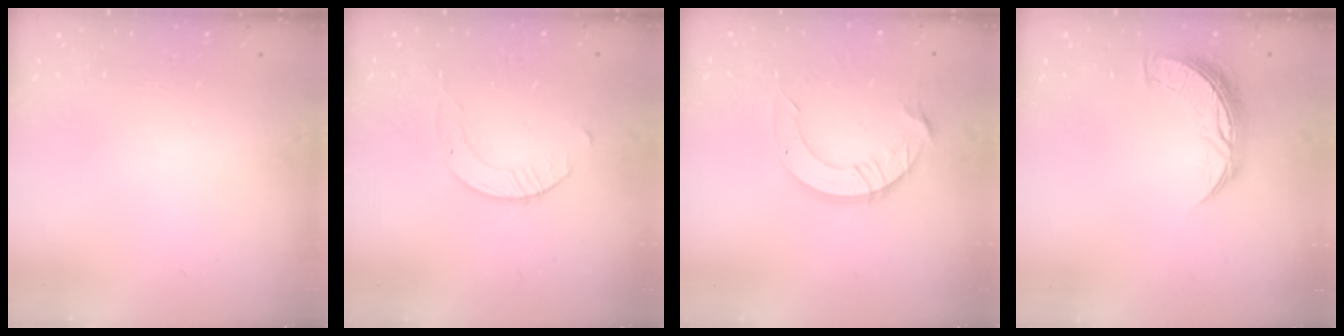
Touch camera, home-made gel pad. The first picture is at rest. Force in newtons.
{"total": 2.8, "press": 2.8, "slide": 0.3}
{"total": 12.6, "press": 12.6, "slide": 1.3}
{"total": 8.2, "press": 8.2, "slide": 0.7}